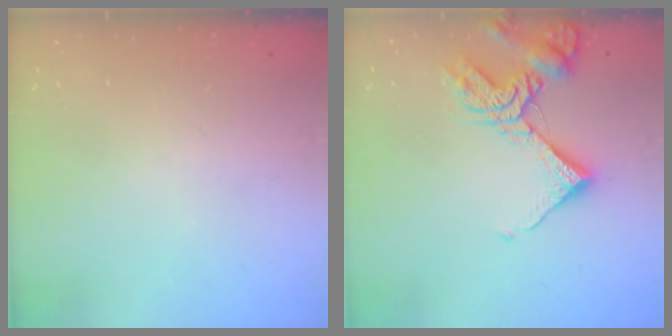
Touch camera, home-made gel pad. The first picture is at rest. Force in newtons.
{"total": 11.8, "press": 11.7, "slide": 1.4}